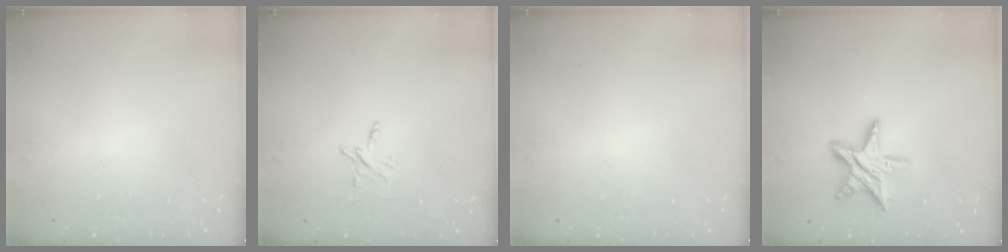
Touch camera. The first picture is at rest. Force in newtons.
{"total": 3.7, "press": 3.7, "slide": 0.3}
{"total": 0.0}
{"total": 11.7, "press": 11.7, "slide": 0.8}